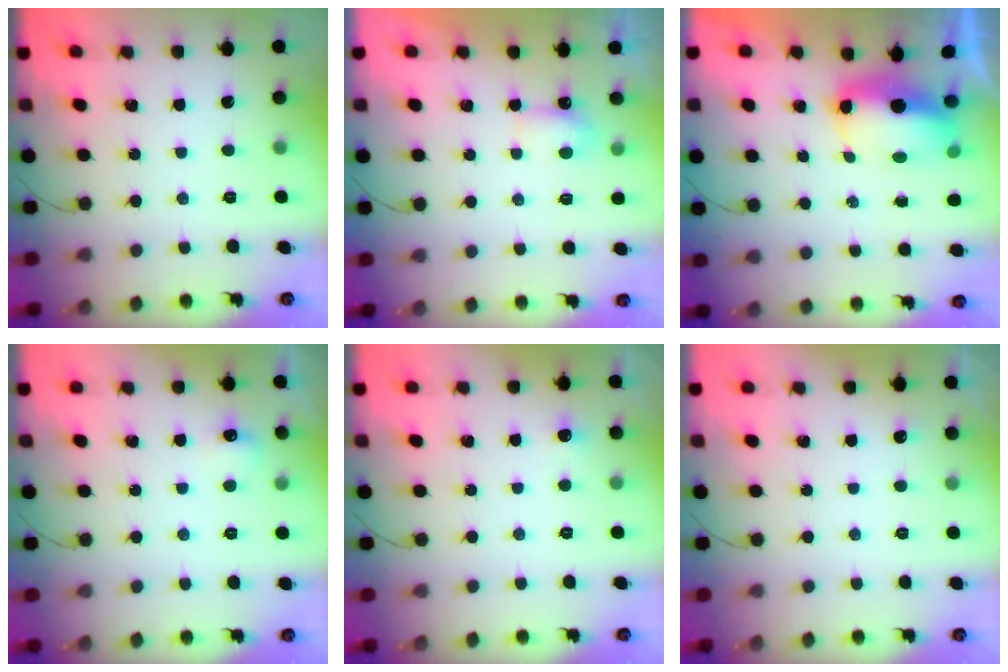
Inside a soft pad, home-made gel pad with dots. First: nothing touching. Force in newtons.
{"total": 4.3, "press": 4.1, "slide": 1.2}
{"total": 7.2, "press": 7.0, "slide": 1.4}
{"total": 5.4, "press": 5.2, "slide": 1.3}
{"total": 2.9, "press": 2.7, "slide": 1.0}
{"total": 7.2, "press": 2.0, "slide": 6.9}